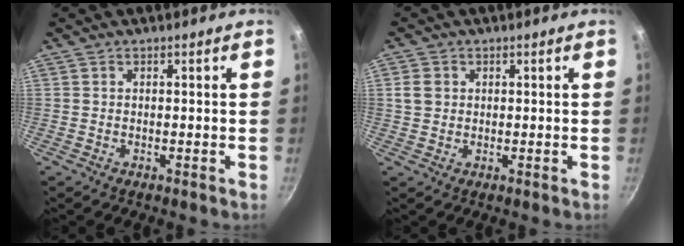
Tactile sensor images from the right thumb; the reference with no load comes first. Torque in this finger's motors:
{"motor_torque": [-0.69, 1.10, 0.48, -0.12, 0.10]}